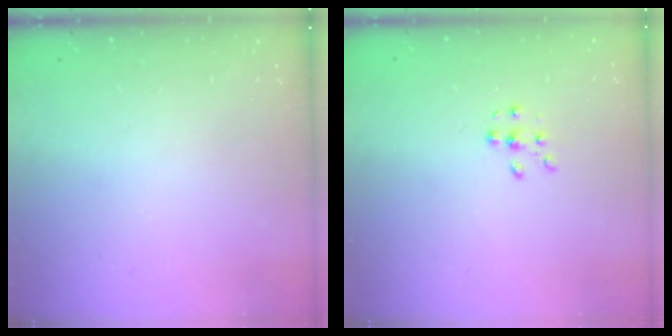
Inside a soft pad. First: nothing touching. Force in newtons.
{"total": 6.3, "press": 6.3, "slide": 0.9}